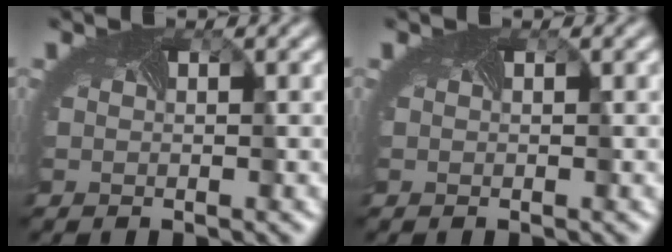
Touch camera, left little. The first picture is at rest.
{"total": 0.0}